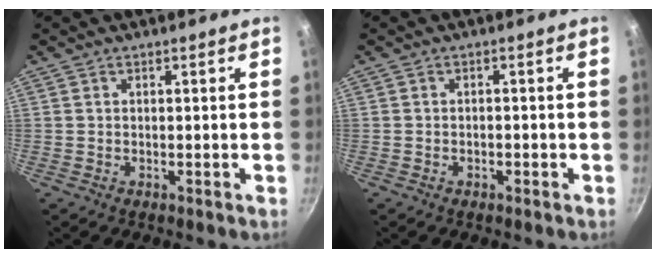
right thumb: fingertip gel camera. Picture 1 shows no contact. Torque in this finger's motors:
{"motor_torque": [-0.60, -0.05, -0.47, -0.13, 0.04]}